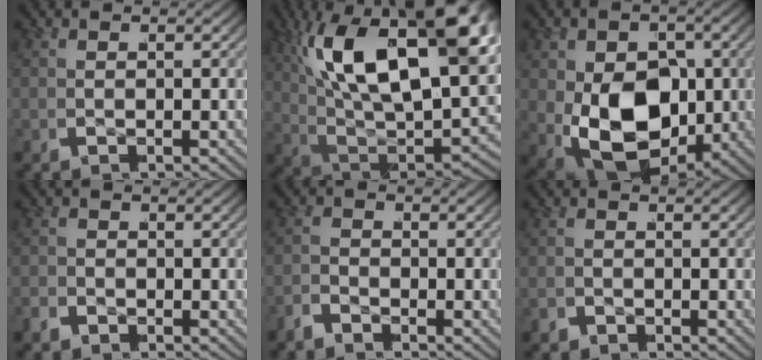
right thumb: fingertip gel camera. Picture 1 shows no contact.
{"total": 20.9, "force": [3.8, 11.8, 16.8], "torque": [-0.316, -0.042, 0.076]}
{"total": 14.3, "force": [-1.8, 9.8, 10.3], "torque": [-0.231, -0.071, 0.005]}
{"total": 1.2, "force": [-1.0, 0.5, -0.4], "torque": [0.006, -0.002, -0.021]}
{"total": 1.5, "force": [-1.4, -0.1, -0.4], "torque": [0.012, 0.005, -0.039]}
{"total": 1.1, "force": [-0.9, 0.4, -0.4], "torque": [0.002, -0.005, -0.015]}